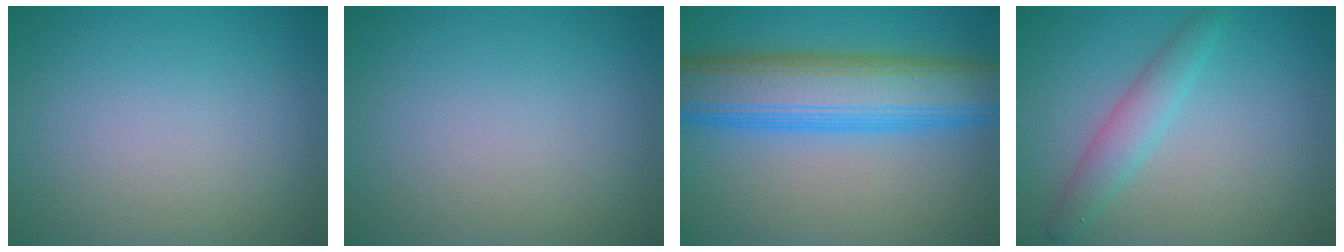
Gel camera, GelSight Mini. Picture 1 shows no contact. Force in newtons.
{"total": 0.0}
{"total": 10.0, "press": 10.0, "slide": 0.1}
{"total": 2.6, "press": 2.6, "slide": 0.1}